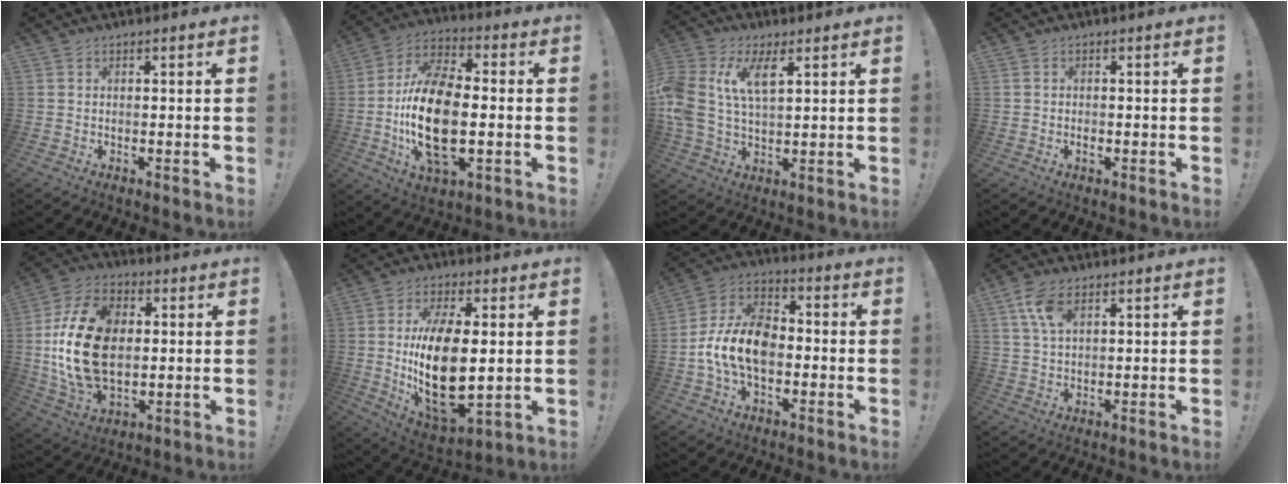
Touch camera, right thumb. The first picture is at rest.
{"total": 20.2, "force": [-2.5, 10.9, 16.8], "torque": [-0.327, 0.000, -0.043]}
{"total": 11.6, "force": [4.9, 6.1, 8.5], "torque": [-0.192, -0.010, 0.088]}
{"total": 1.1, "force": [-0.6, 0.9, 0.3], "torque": [0.005, -0.002, -0.011]}
{"total": 23.1, "force": [0.9, 15.5, 17.2], "torque": [-0.315, 0.013, 0.027]}
{"total": 20.5, "force": [1.1, 10.4, 17.6], "torque": [-0.328, -0.030, 0.024]}
{"total": 14.9, "force": [-3.0, 10.0, 10.7], "torque": [-0.212, 0.032, -0.051]}
{"total": 6.9, "force": [3.3, 3.6, 4.9], "torque": [-0.091, -0.005, 0.062]}